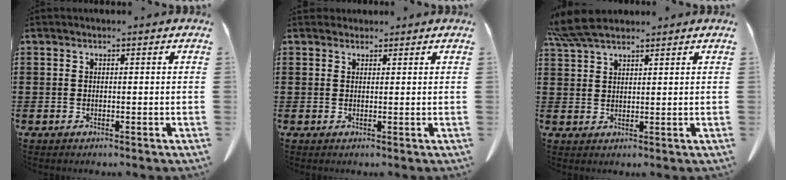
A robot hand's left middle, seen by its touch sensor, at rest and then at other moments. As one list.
[{"total": 1.4, "force": [1.2, 0.6, 0.1], "torque": [-0.006, 0.000, 0.026]}, {"total": 5.6, "force": [4.6, 1.1, 2.9], "torque": [-0.076, -0.009, 0.086]}]